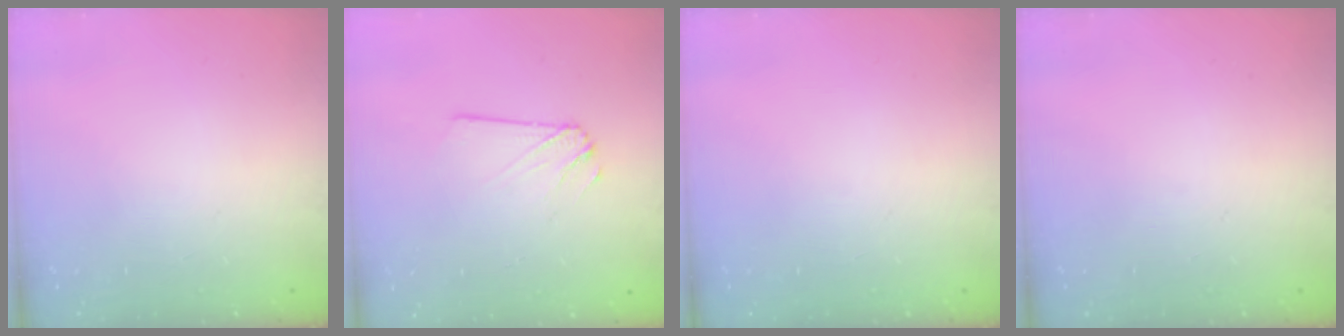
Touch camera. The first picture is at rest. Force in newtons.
{"total": 2.2, "press": 2.2, "slide": 0.1}
{"total": 0.0}
{"total": 0.0}